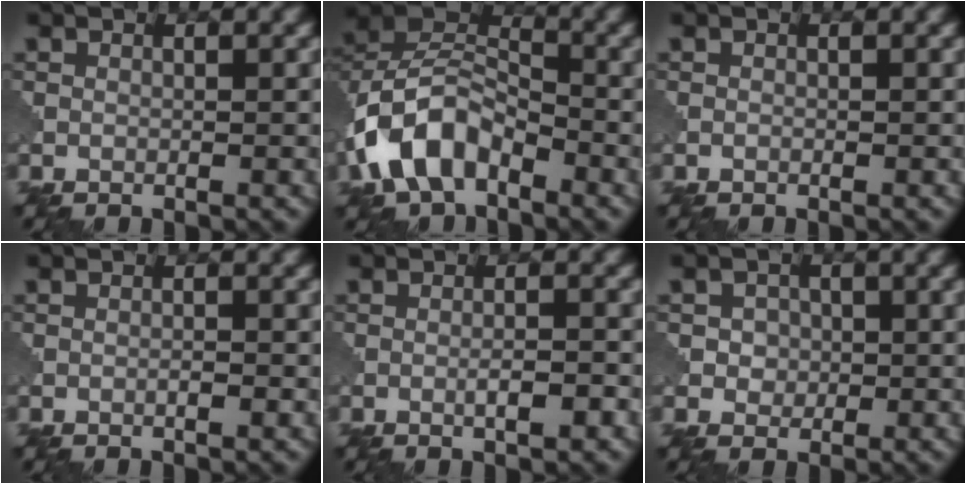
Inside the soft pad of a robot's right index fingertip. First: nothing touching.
{"total": 8.0, "force": [-3.6, 4.7, 5.3], "torque": [-0.108, 0.011, -0.081]}
{"total": 0.0}
{"total": 0.8, "force": [-0.3, 0.1, 0.7], "torque": [-0.014, 0.001, -0.006]}
{"total": 2.1, "force": [-0.8, 0.3, 2.0], "torque": [-0.031, 0.005, -0.013]}
{"total": 2.0, "force": [0.2, 1.9, 0.8], "torque": [-0.005, 0.002, 0.003]}